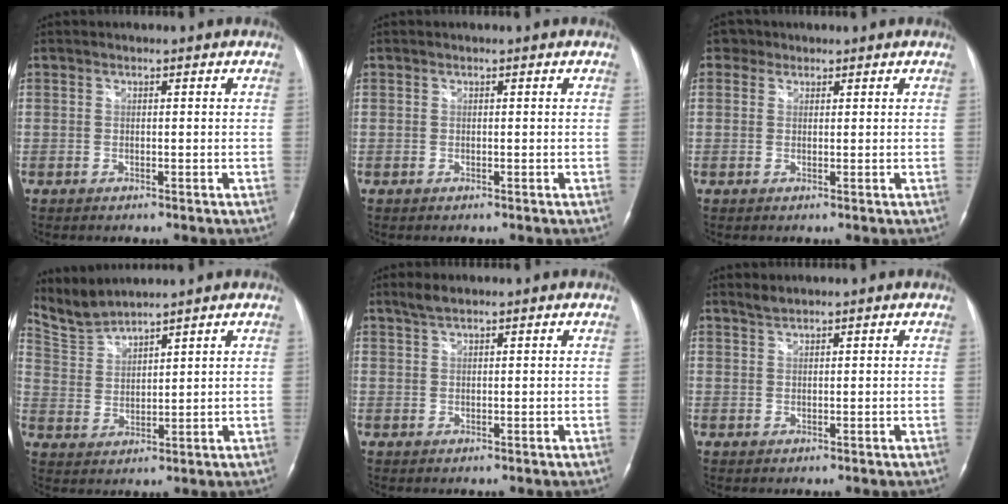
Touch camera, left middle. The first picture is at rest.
{"total": 0.0}
{"total": 1.9, "force": [1.1, 1.6, 0.1], "torque": [0.008, 0.005, 0.011]}
{"total": 5.5, "force": [5.4, -0.7, -0.2], "torque": [-0.016, 0.006, 0.126]}
{"total": 2.0, "force": [1.7, 0.4, 1.1], "torque": [-0.027, 0.008, 0.034]}
{"total": 1.3, "force": [1.2, 0.1, 0.4], "torque": [-0.010, 0.006, 0.027]}